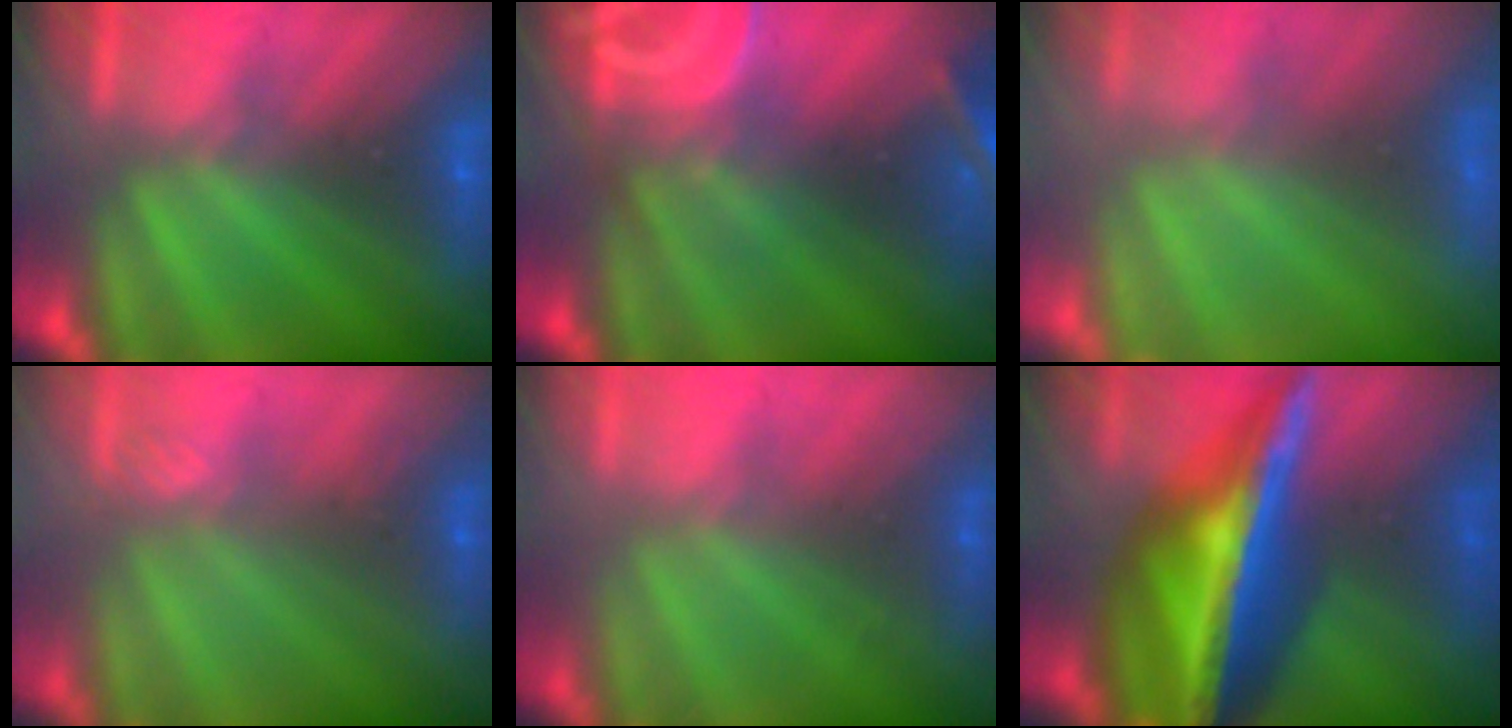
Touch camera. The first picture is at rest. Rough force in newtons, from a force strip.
{"total": 8.6}
{"total": 6.4}
{"total": 2.7}
{"total": 1.7}
{"total": 6.1}